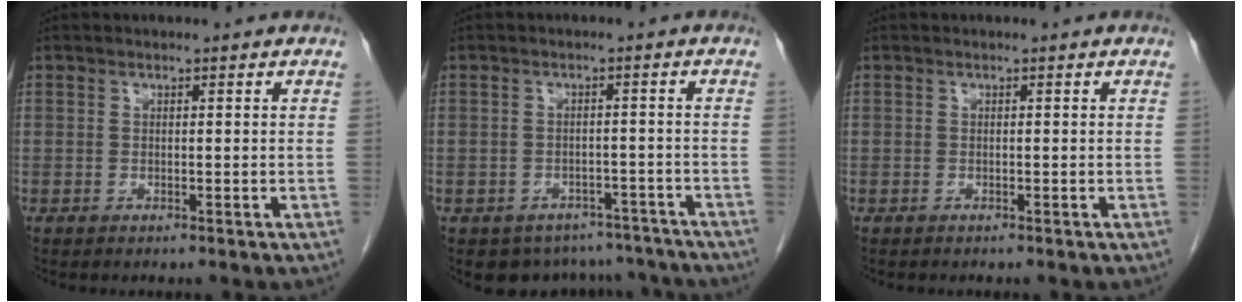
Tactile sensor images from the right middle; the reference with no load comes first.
{"total": 8.6, "force": [-7.3, 4.6, 0.6], "torque": [0.009, 0.021, -0.080]}
{"total": 0.0}